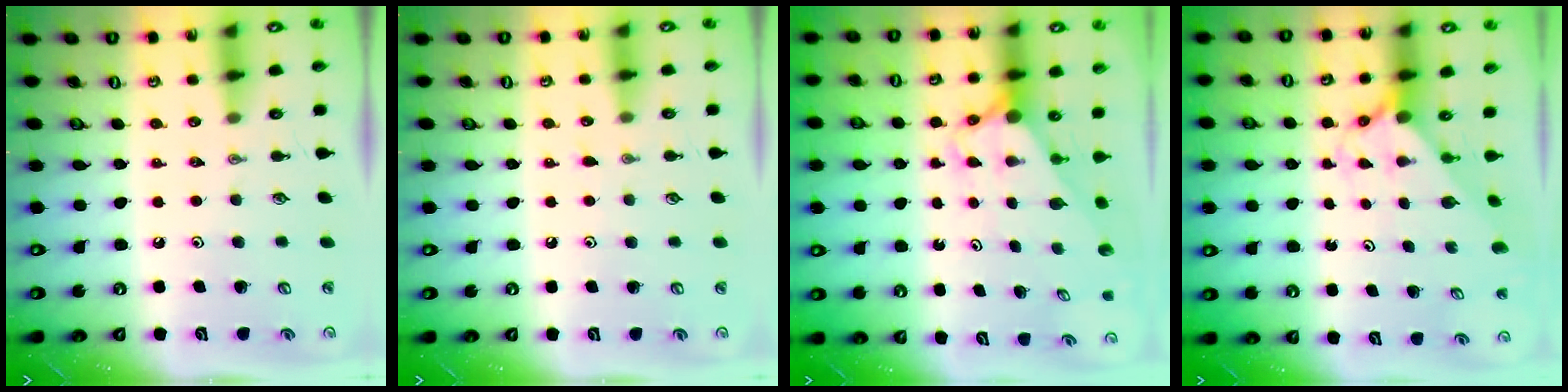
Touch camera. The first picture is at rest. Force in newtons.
{"total": 4.5, "press": 4.4, "slide": 0.5}
{"total": 2.7, "press": 2.7, "slide": 0.0}
{"total": 1.8, "press": 1.8, "slide": 0.1}